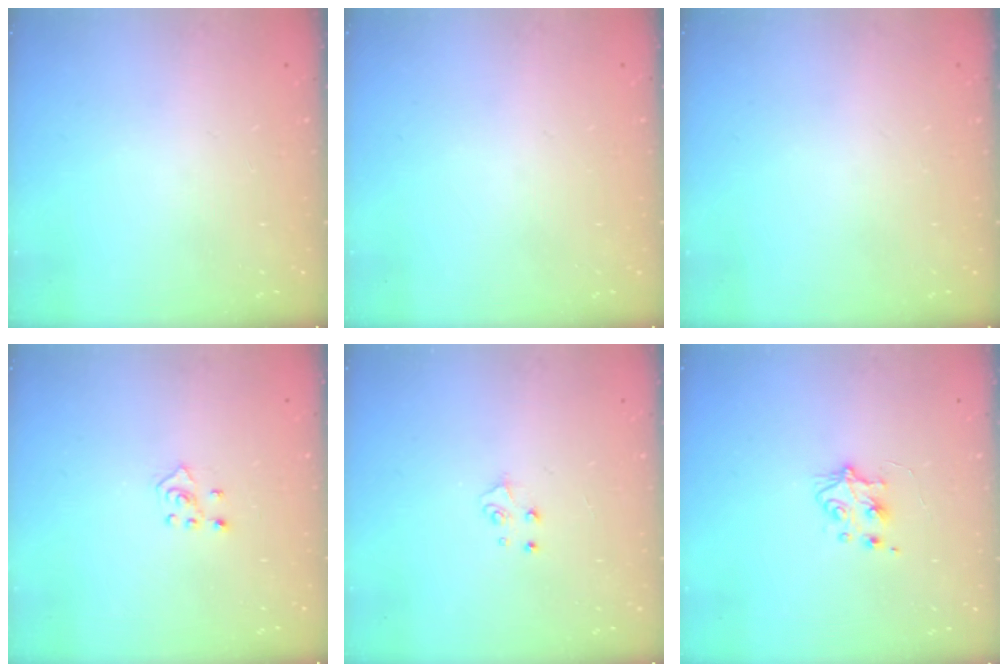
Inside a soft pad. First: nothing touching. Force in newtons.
{"total": 0.0}
{"total": 0.0}
{"total": 3.9, "press": 3.8, "slide": 0.8}
{"total": 4.5, "press": 4.4, "slide": 1.0}
{"total": 6.1, "press": 6.0, "slide": 0.9}